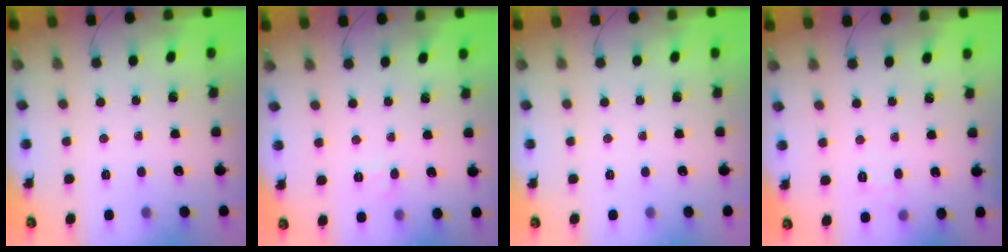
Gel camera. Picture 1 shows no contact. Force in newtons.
{"total": 4.5, "press": 4.2, "slide": 1.5}
{"total": 0.0}
{"total": 5.7, "press": 5.5, "slide": 1.2}